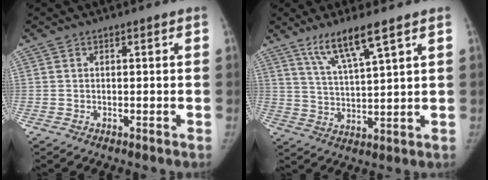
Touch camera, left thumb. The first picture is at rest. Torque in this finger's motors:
{"motor_torque": [0.16, 0.25, 0.80, -1.33, 0.17]}